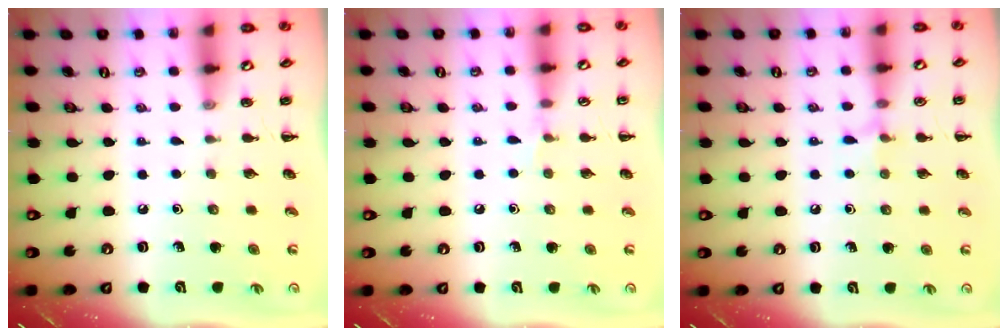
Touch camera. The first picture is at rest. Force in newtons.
{"total": 4.0, "press": 3.7, "slide": 1.4}
{"total": 5.6, "press": 5.4, "slide": 1.5}